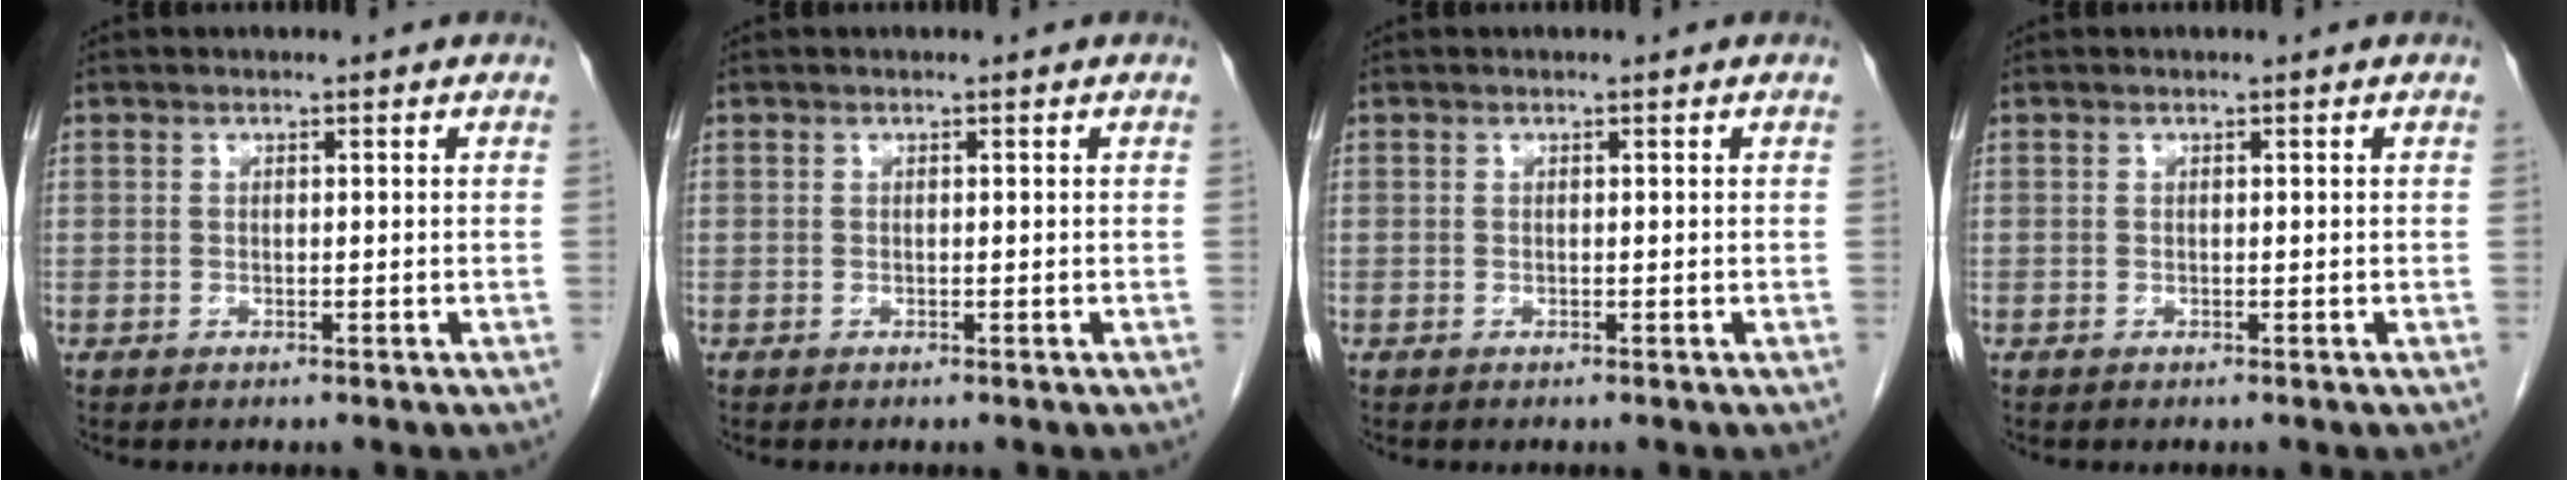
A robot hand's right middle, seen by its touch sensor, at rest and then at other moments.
{"total": 0.0}
{"total": 0.0}
{"total": 0.0}